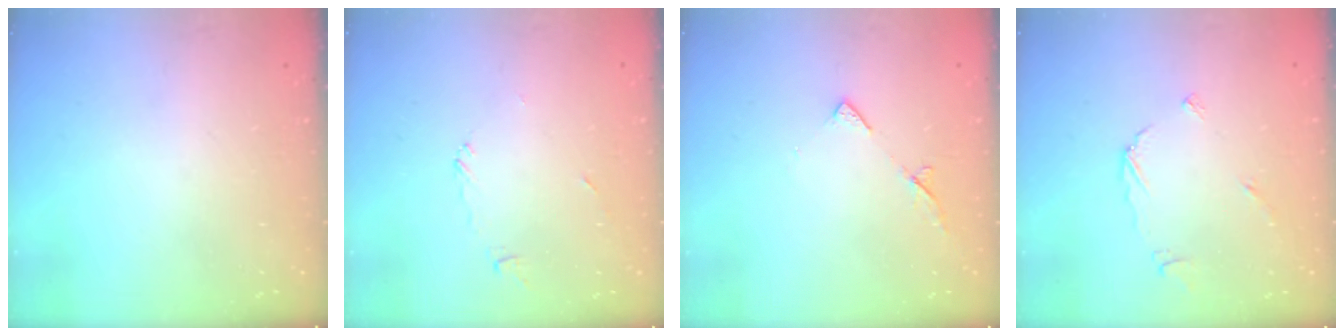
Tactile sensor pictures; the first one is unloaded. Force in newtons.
{"total": 4.3, "press": 4.3, "slide": 0.2}
{"total": 7.5, "press": 7.4, "slide": 0.8}
{"total": 3.8, "press": 3.8, "slide": 0.5}